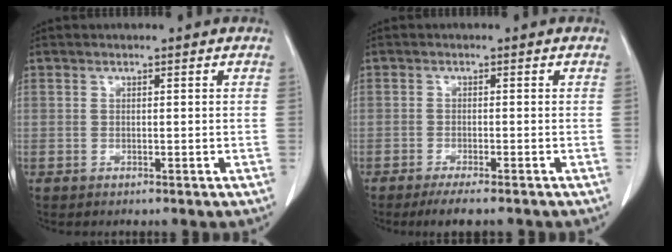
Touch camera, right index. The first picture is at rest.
{"total": 5.3, "force": [-4.3, 0.5, 3.1], "torque": [-0.039, -0.010, -0.065]}